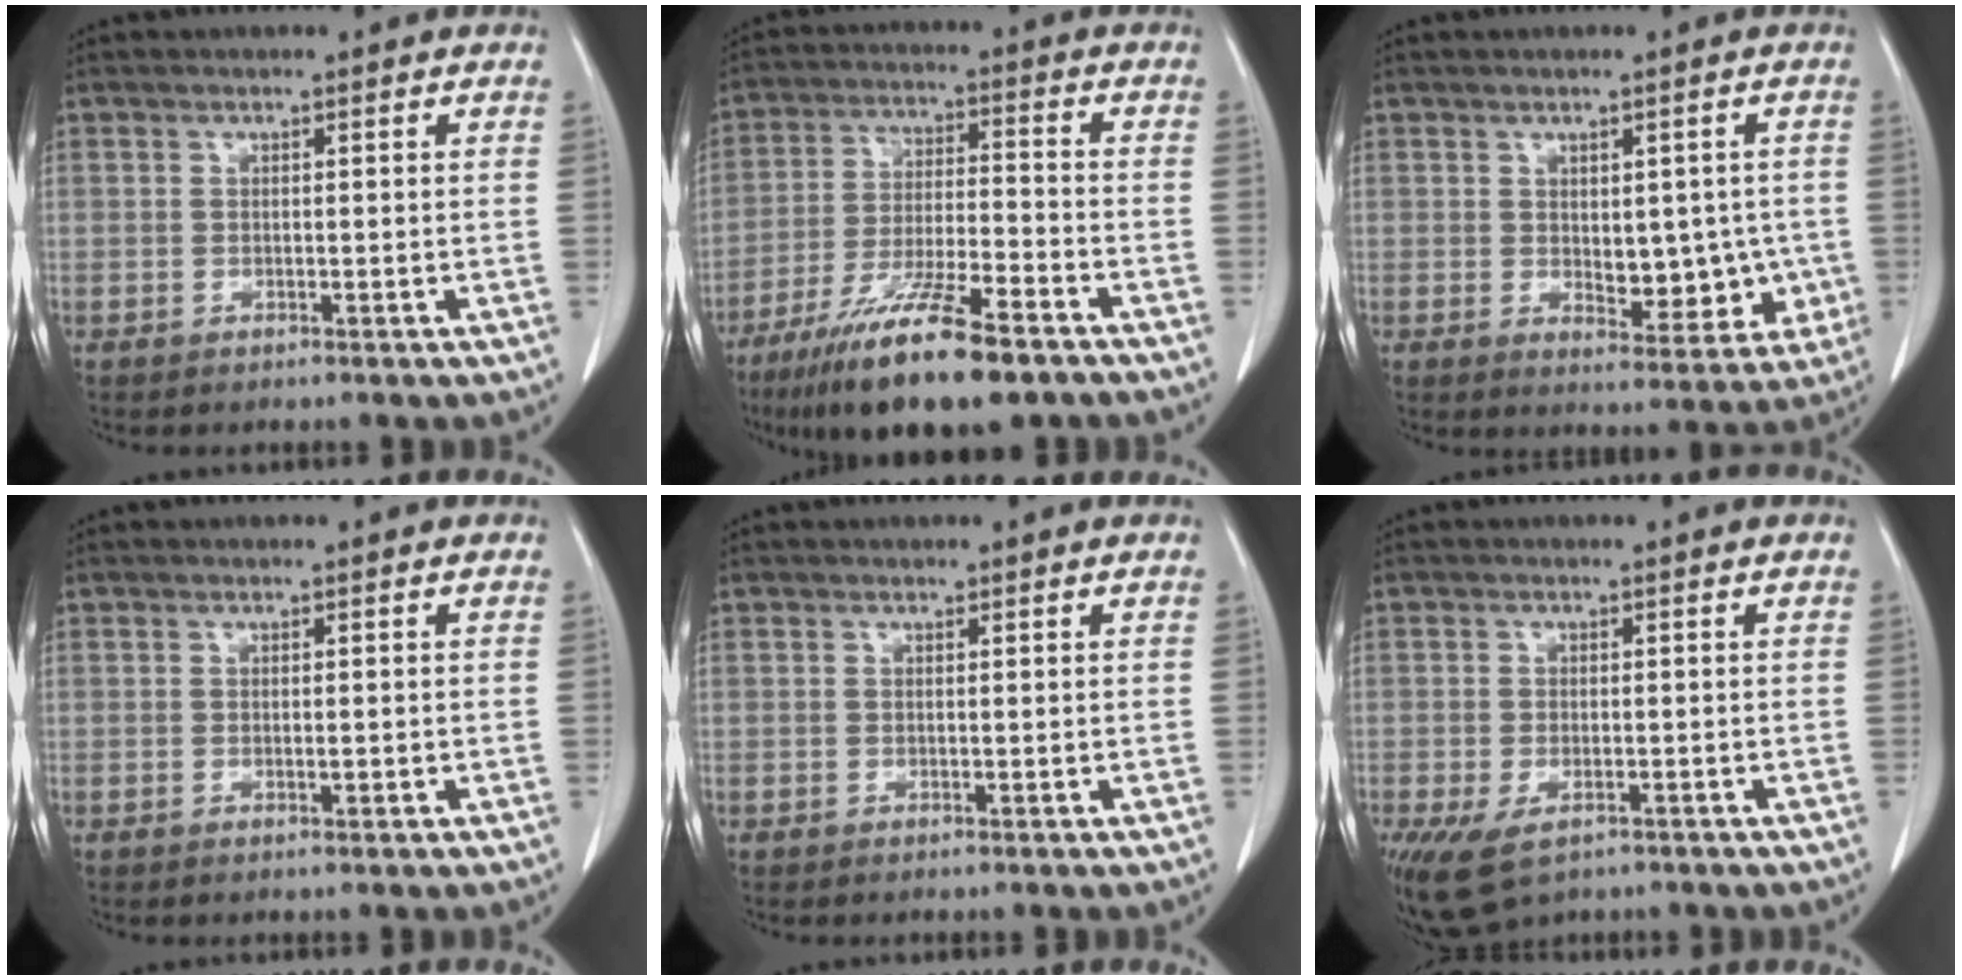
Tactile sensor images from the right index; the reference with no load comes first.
{"total": 15.4, "force": [-10.4, 2.2, 11.2], "torque": [-0.207, -0.037, -0.183]}
{"total": 7.6, "force": [-0.4, 4.2, 6.3], "torque": [-0.064, 0.004, 0.009]}
{"total": 0.8, "force": [-0.1, 0.2, 0.7], "torque": [-0.011, -0.001, 0.001]}
{"total": 0.0}
{"total": 6.5, "force": [-3.8, 3.4, 4.1], "torque": [-0.078, -0.011, -0.058]}